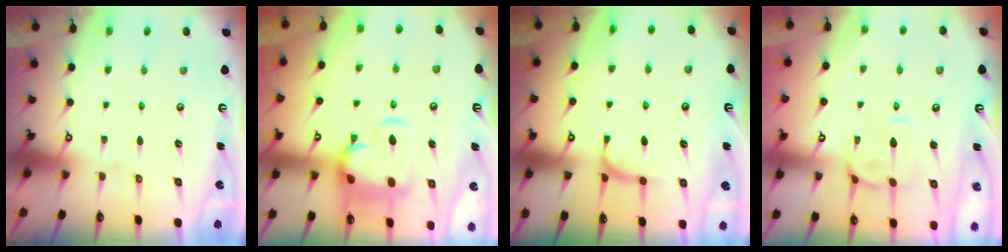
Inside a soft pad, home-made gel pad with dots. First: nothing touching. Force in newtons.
{"total": 5.8, "press": 5.6, "slide": 1.6}
{"total": 2.3, "press": 2.2, "slide": 0.8}
{"total": 3.1, "press": 2.8, "slide": 1.1}